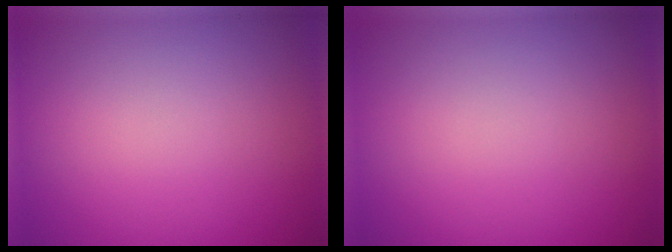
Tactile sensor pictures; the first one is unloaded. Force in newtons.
{"total": 0.0}